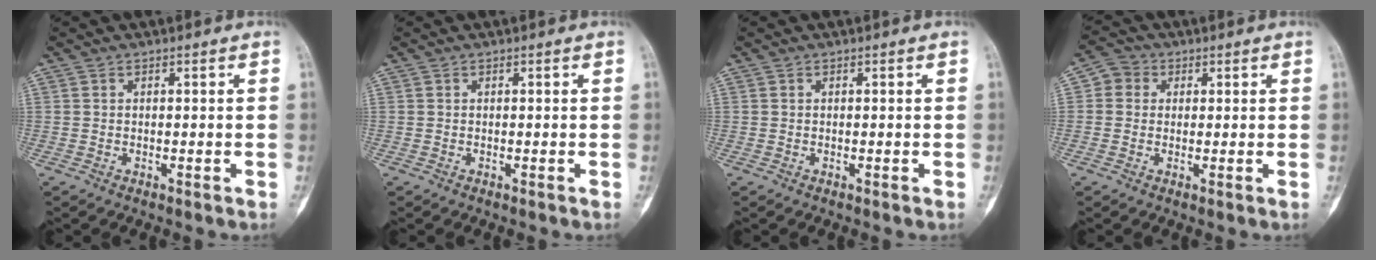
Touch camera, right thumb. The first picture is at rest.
{"total": 0.0}
{"total": 0.0}
{"total": 3.9, "force": [0.7, 3.6, 1.3], "torque": [-0.002, 0.005, 0.005]}